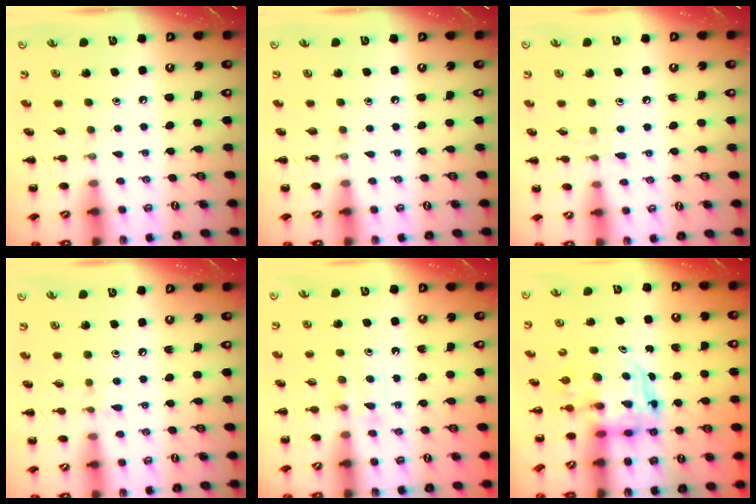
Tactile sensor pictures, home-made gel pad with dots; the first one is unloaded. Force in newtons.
{"total": 0.0}
{"total": 5.1, "press": 4.7, "slide": 2.0}
{"total": 6.0, "press": 5.7, "slide": 2.0}
{"total": 4.5, "press": 4.2, "slide": 1.7}
{"total": 3.9, "press": 3.7, "slide": 1.1}